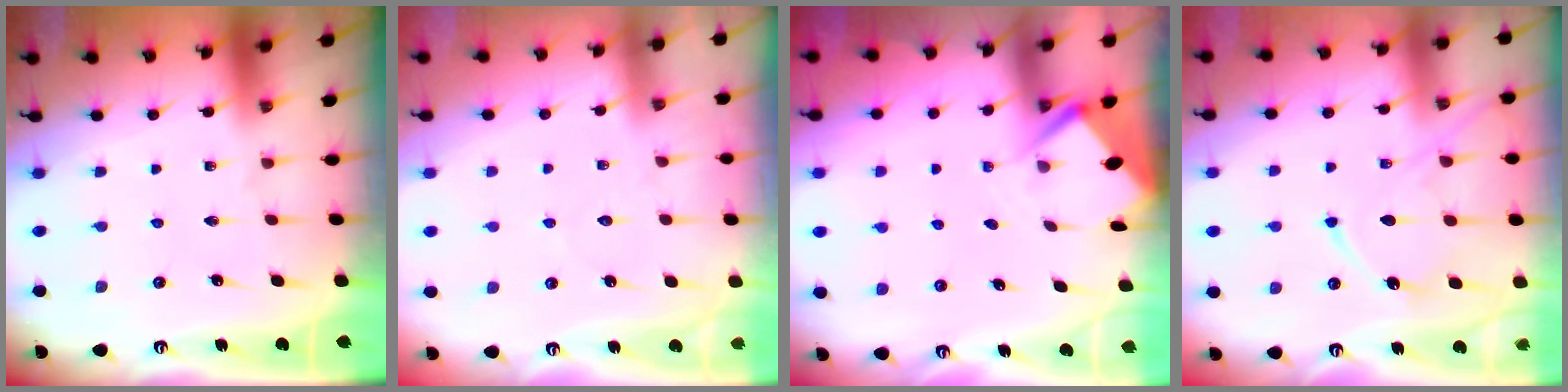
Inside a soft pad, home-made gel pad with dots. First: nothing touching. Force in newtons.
{"total": 4.5, "press": 4.4, "slide": 0.6}
{"total": 2.6, "press": 2.6, "slide": 0.1}
{"total": 11.6, "press": 11.5, "slide": 1.1}